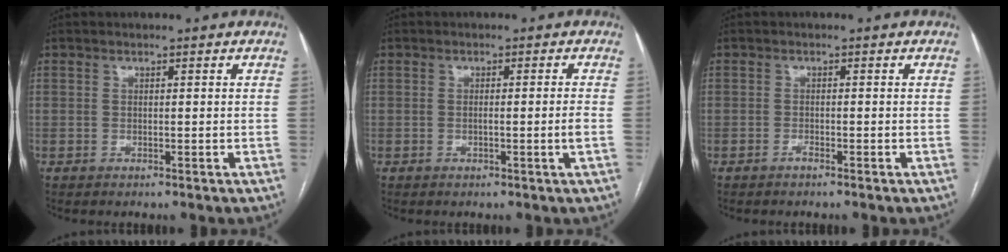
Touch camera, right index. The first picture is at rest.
{"total": 2.4, "force": [-0.7, -0.7, 2.2], "torque": [-0.037, -0.003, -0.010]}
{"total": 0.8, "force": [-0.7, 0.0, 0.4], "torque": [-0.009, 0.000, -0.012]}